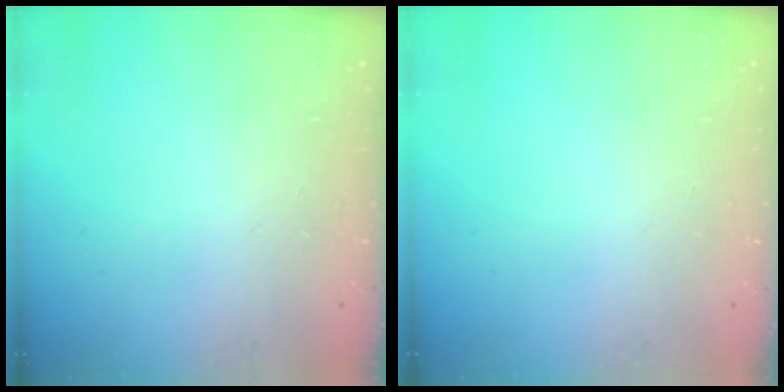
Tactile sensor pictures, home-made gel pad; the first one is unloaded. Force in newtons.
{"total": 0.0}